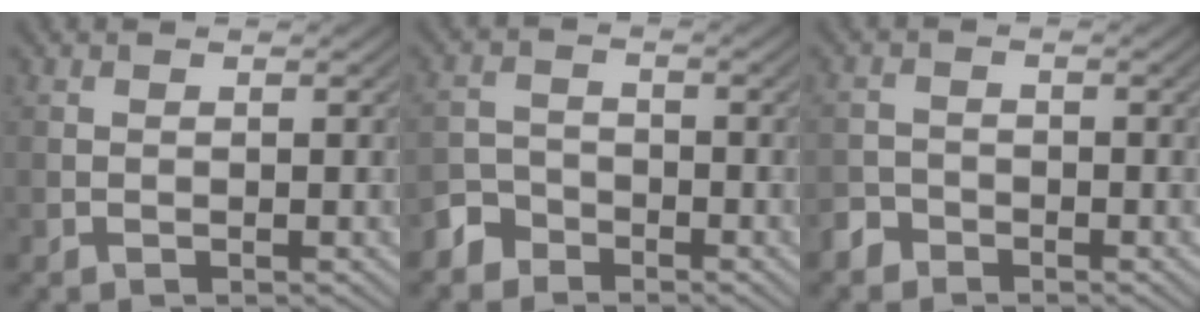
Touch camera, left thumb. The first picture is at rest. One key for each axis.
{"total": 3.1, "fx": -2.5, "fy": 1.9, "fz": 0.5, "tx": -0.009, "ty": 0.004, "tz": -0.061}
{"total": 2.2, "fx": -1.8, "fy": 1.2, "fz": 0.4, "tx": -0.005, "ty": 0.001, "tz": -0.043}